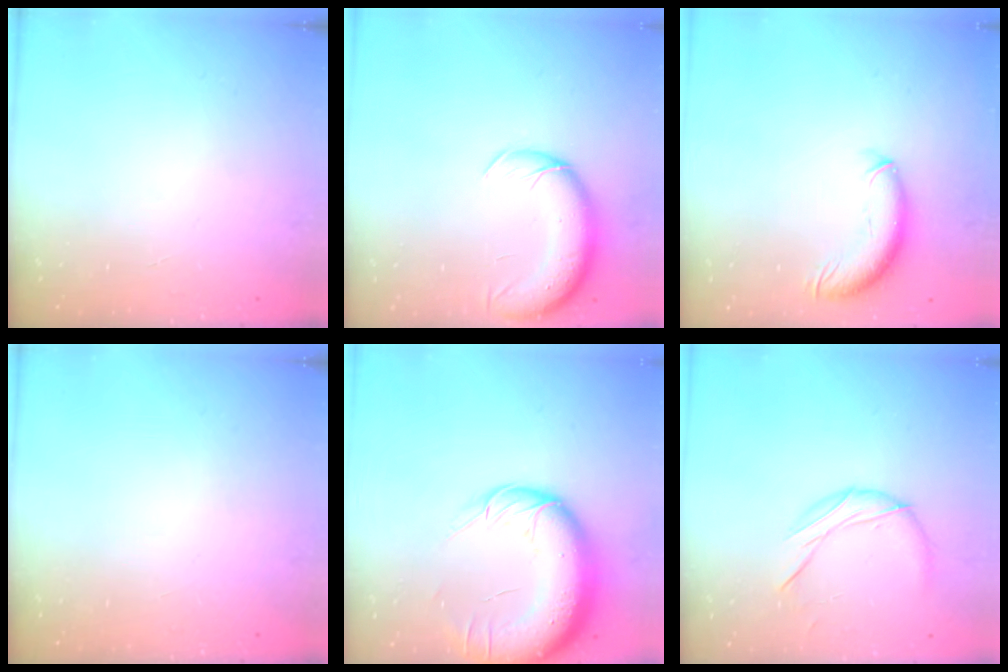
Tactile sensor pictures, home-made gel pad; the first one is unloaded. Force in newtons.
{"total": 9.9, "press": 9.6, "slide": 2.6}
{"total": 10.5, "press": 10.3, "slide": 2.0}
{"total": 0.0}
{"total": 19.6, "press": 19.1, "slide": 4.2}
{"total": 9.2, "press": 9.2, "slide": 0.4}